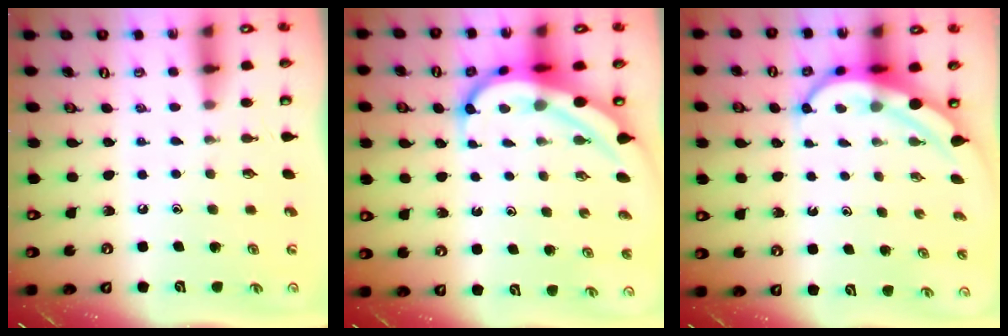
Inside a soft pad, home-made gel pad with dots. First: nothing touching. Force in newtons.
{"total": 8.0, "press": 7.9, "slide": 1.0}
{"total": 6.8, "press": 6.8, "slide": 0.8}